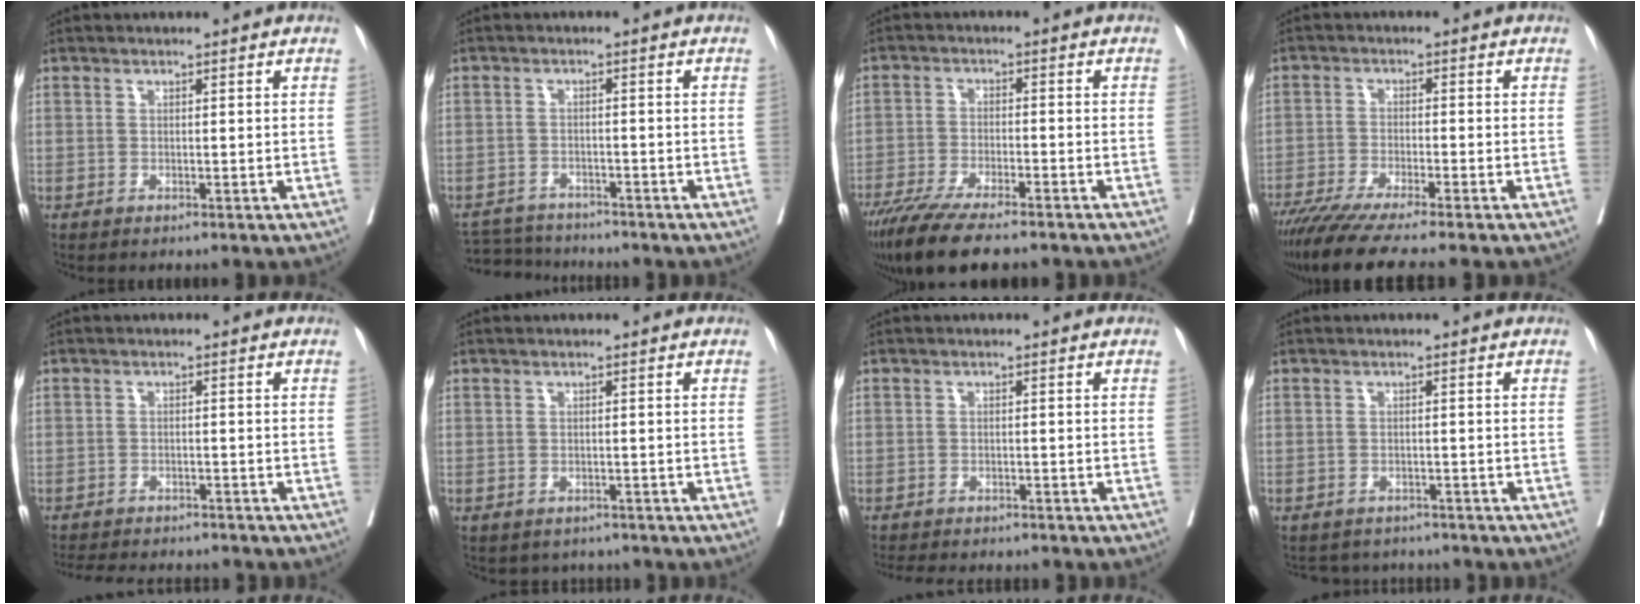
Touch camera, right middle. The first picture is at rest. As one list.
[{"total": 6.0, "force": [-5.9, 0.8, 0.3], "torque": [-0.003, -0.004, -0.100]}, {"total": 13.3, "force": [-10.7, 2.2, 7.5], "torque": [-0.126, -0.030, -0.174]}, {"total": 11.3, "force": [-9.3, -0.5, 6.4], "torque": [-0.088, -0.031, -0.152]}, {"total": 10.7, "force": [-9.8, 2.9, 3.3], "torque": [-0.057, -0.001, -0.129]}, {"total": 3.1, "force": [-2.7, 1.5, -0.1], "torque": [0.004, 0.009, -0.037]}, {"total": 8.5, "force": [-7.6, 2.5, 2.8], "torque": [-0.038, -0.004, -0.100]}, {"total": 5.0, "force": [-4.8, 1.4, -0.2], "torque": [0.009, 0.007, -0.062]}]